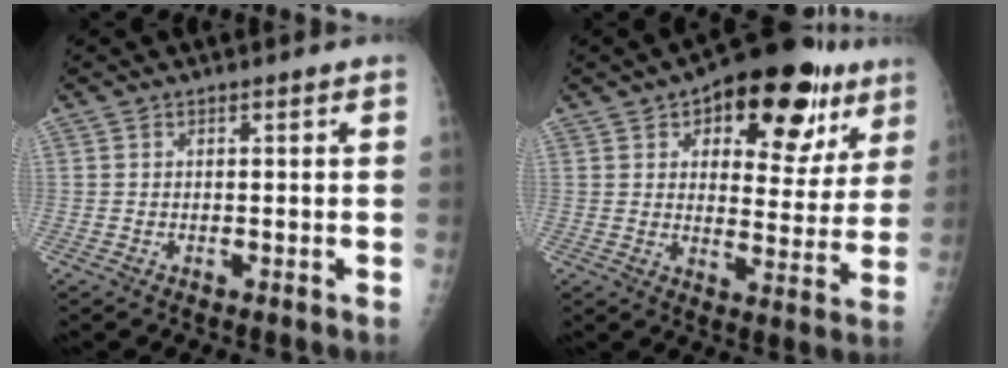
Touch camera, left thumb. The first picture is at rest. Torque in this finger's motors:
{"motor_torque": [0.34, 0.40, 0.11, 0.01, 0.12]}